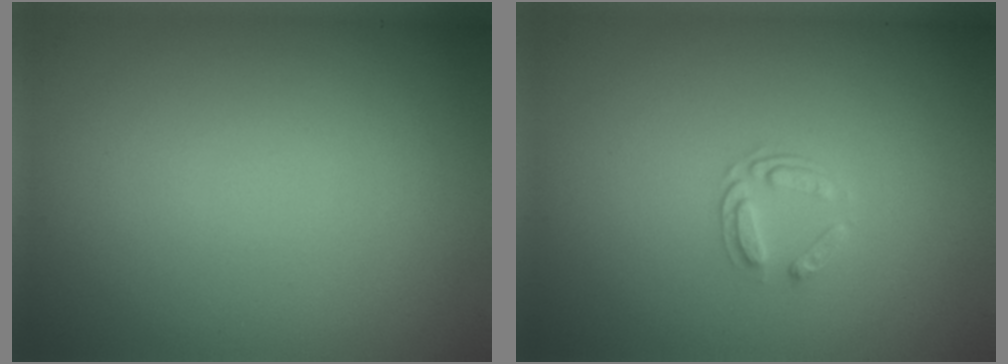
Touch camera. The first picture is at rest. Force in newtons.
{"total": 1.6, "press": 1.0, "slide": 1.2}